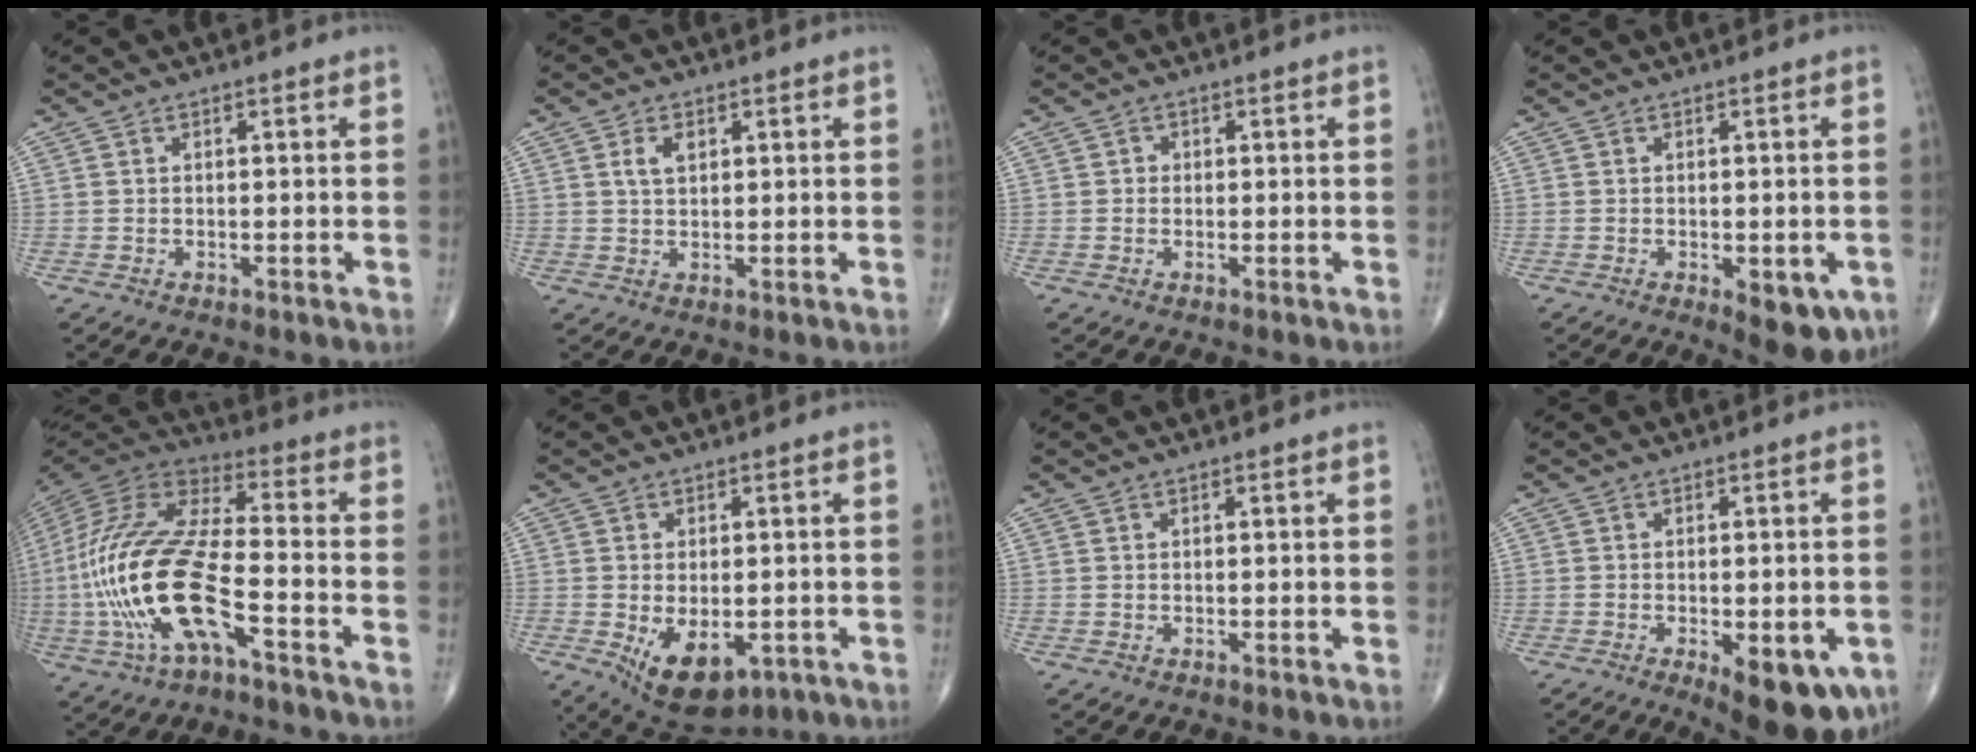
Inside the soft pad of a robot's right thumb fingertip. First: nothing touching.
{"total": 3.2, "force": [1.2, 1.9, 2.3], "torque": [-0.039, -0.001, 0.023]}
{"total": 0.9, "force": [0.0, 0.9, 0.2], "torque": [0.003, 0.003, -0.002]}
{"total": 7.5, "force": [-2.7, 3.4, 6.2], "torque": [-0.059, -0.004, -0.024]}
{"total": 23.7, "force": [-6.8, 8.4, 21.0], "torque": [-0.485, 0.023, -0.123]}
{"total": 10.0, "force": [-3.0, 5.8, 7.6], "torque": [-0.104, -0.009, -0.029]}
{"total": 0.0}
{"total": 11.8, "force": [-4.6, 4.9, 9.7], "torque": [-0.106, -0.006, -0.052]}